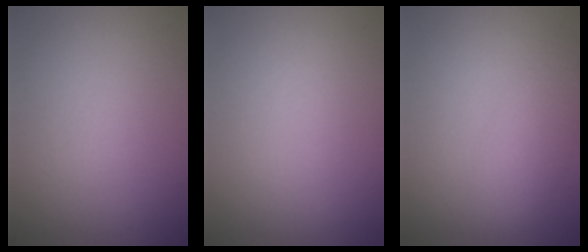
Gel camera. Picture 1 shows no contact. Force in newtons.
{"total": 0.0}
{"total": 2.9, "press": 2.9, "slide": 0.0}